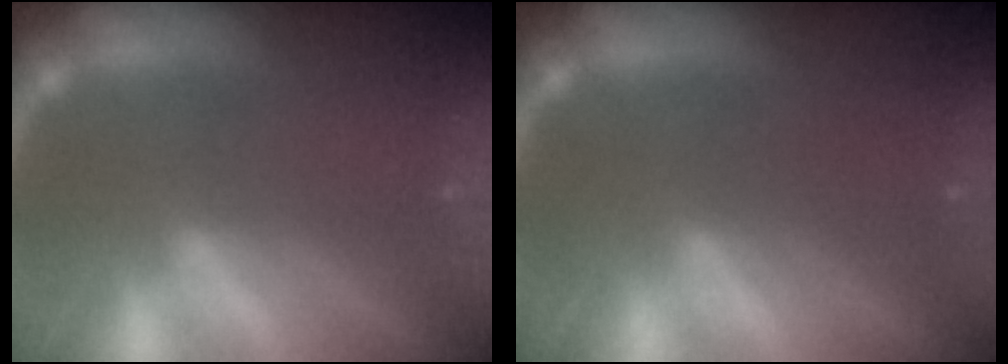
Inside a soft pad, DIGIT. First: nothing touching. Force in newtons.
{"total": 2.0}